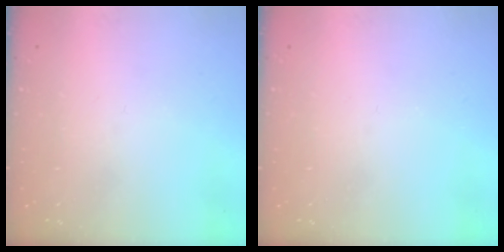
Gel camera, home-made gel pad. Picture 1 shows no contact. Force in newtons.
{"total": 0.0}